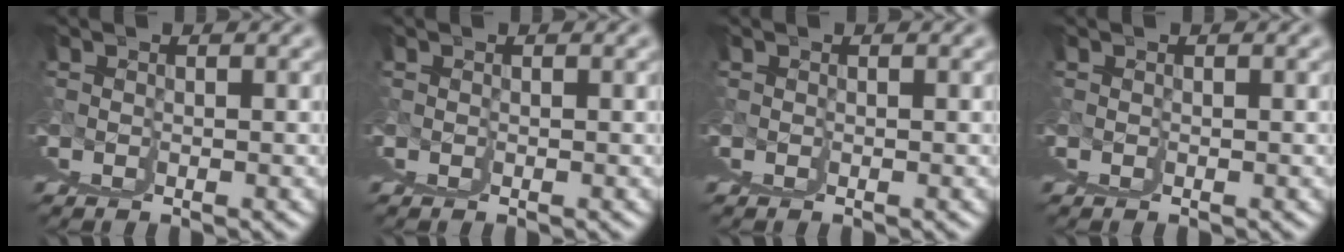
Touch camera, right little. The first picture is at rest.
{"total": 0.0}
{"total": 0.0}
{"total": 0.0}